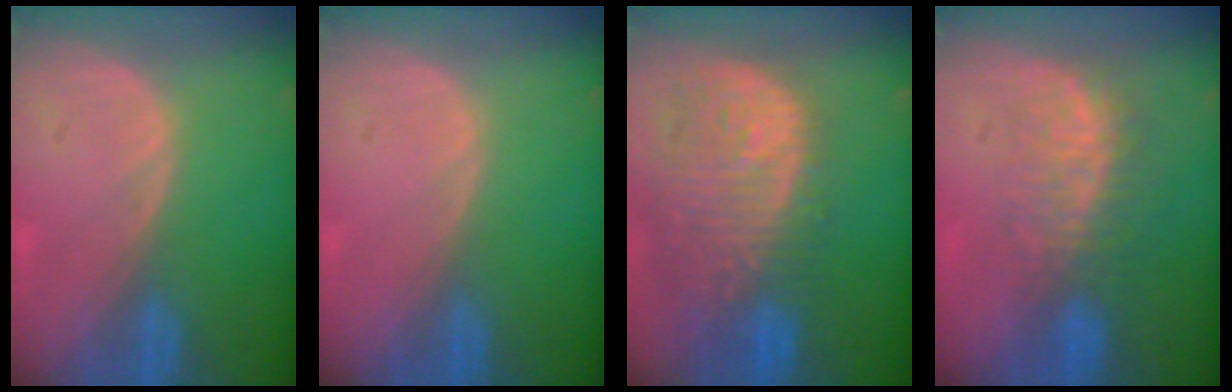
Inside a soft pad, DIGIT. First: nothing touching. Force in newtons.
{"total": 0.0}
{"total": 13.4, "press": 11.3, "slide": 7.3}
{"total": 7.6, "press": 7.1, "slide": 2.8}